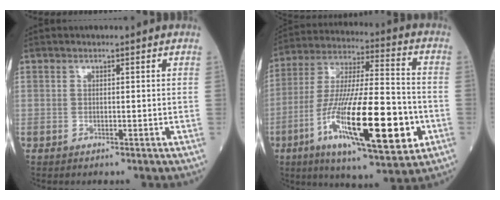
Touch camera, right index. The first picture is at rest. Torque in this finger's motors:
{"motor_torque": [2.14, 0.00, 0.63, 0.21]}